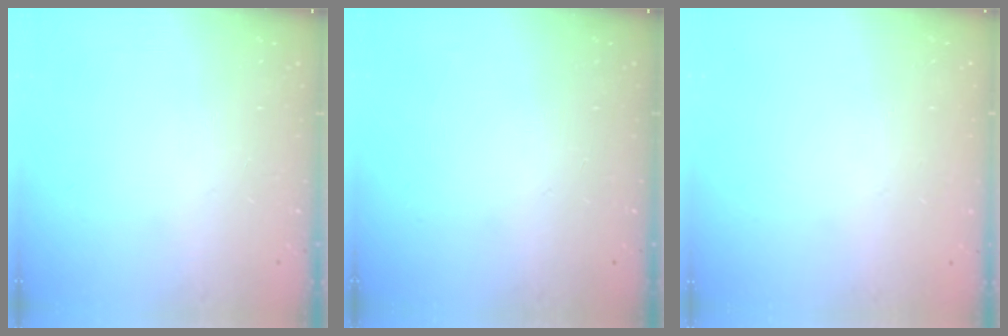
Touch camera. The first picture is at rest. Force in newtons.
{"total": 0.0}
{"total": 0.0}